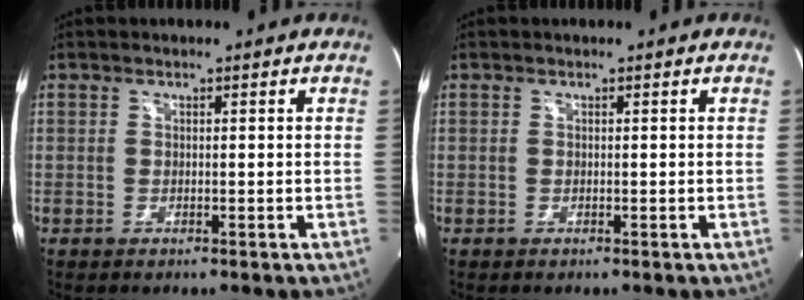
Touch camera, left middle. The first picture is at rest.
{"total": 0.0}